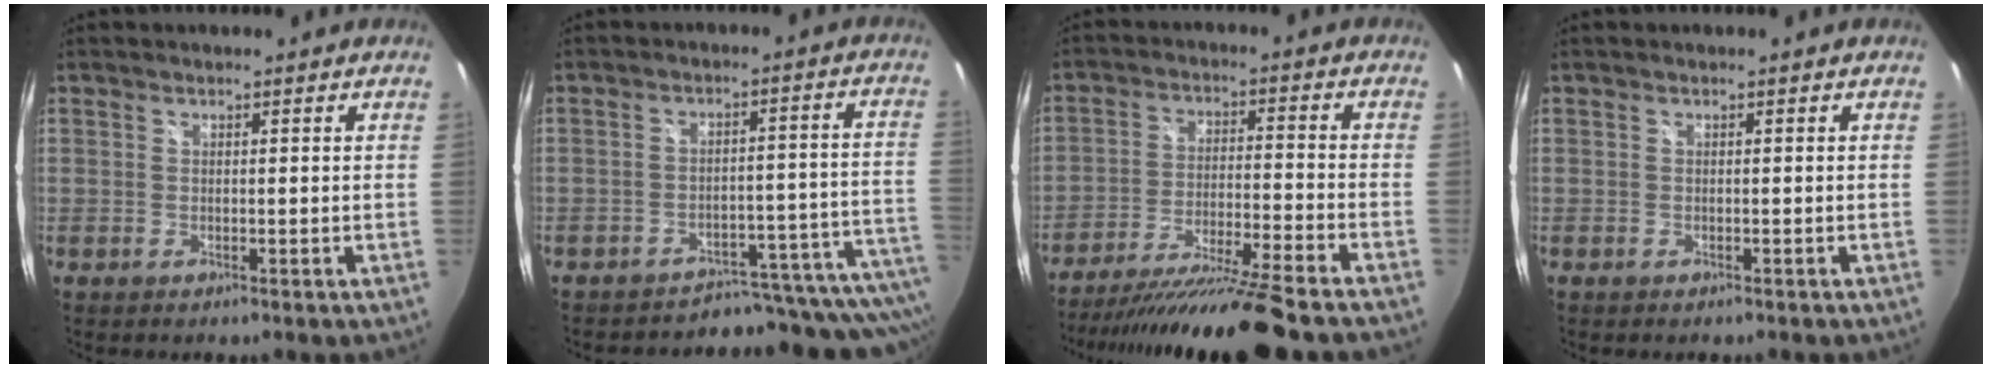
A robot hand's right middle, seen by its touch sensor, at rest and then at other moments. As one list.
[{"total": 17.9, "force": [-17.1, 3.3, 4.0], "torque": [-0.020, 0.016, -0.226]}, {"total": 16.9, "force": [-14.8, -1.8, 7.9], "torque": [-0.156, -0.033, -0.242]}, {"total": 0.5, "force": [-0.4, 0.2, 0.2], "torque": [-0.004, -0.003, -0.007]}]